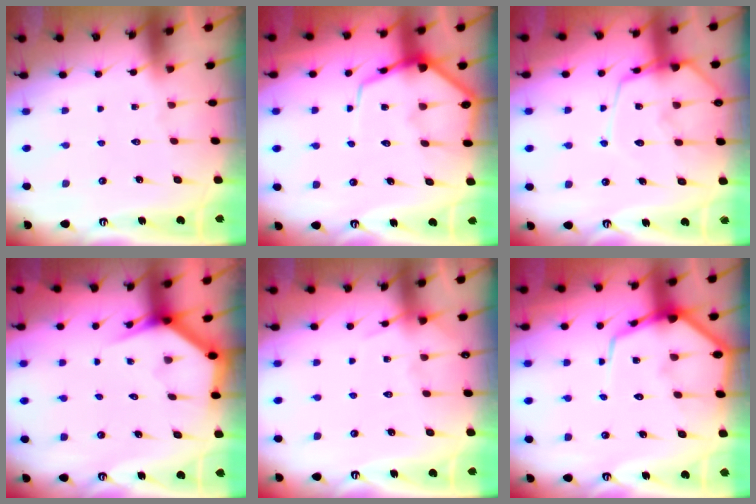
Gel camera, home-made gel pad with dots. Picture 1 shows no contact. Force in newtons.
{"total": 9.5, "press": 9.5, "slide": 0.9}
{"total": 11.9, "press": 11.9, "slide": 1.0}
{"total": 3.4, "press": 3.4, "slide": 0.3}
{"total": 4.8, "press": 4.8, "slide": 0.5}
{"total": 11.0, "press": 10.9, "slide": 1.1}